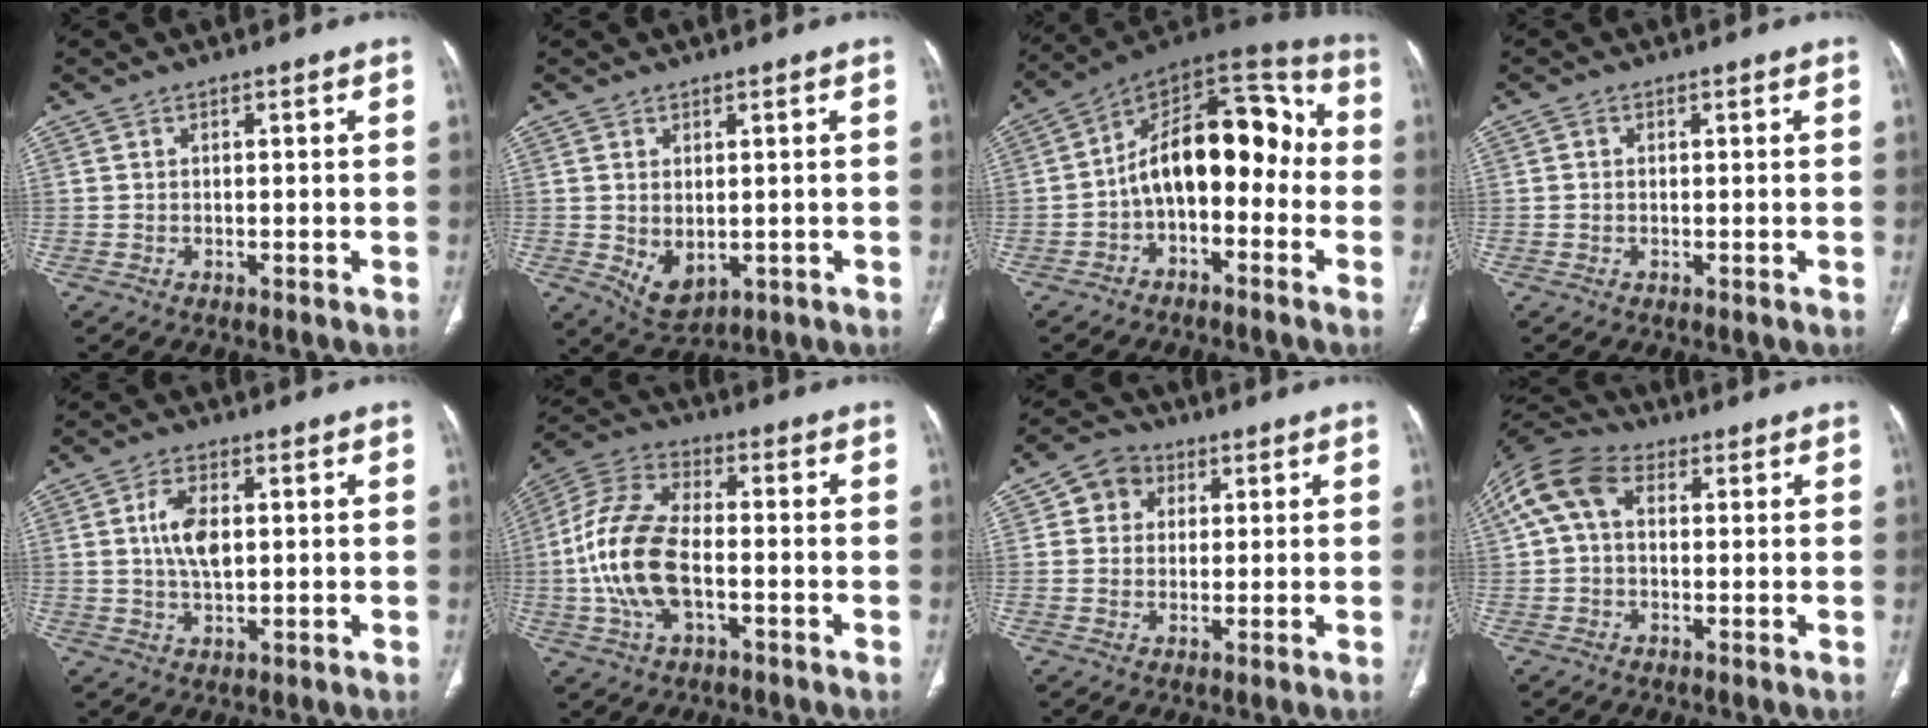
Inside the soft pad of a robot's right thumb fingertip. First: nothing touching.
{"total": 5.6, "force": [-0.6, 3.5, 4.4], "torque": [-0.068, -0.009, 0.011]}
{"total": 17.1, "force": [-2.2, 10.0, 13.7], "torque": [-0.172, 0.075, -0.047]}
{"total": 0.6, "force": [0.0, 0.5, 0.3], "torque": [-0.004, 0.001, -0.001]}
{"total": 6.8, "force": [1.1, 3.5, 5.7], "torque": [-0.108, -0.001, 0.021]}
{"total": 15.5, "force": [-2.4, 8.2, 12.9], "torque": [-0.279, 0.026, -0.048]}
{"total": 6.3, "force": [1.9, 5.5, 2.3], "torque": [-0.014, 0.003, 0.027]}
{"total": 11.1, "force": [2.6, 7.6, 7.7], "torque": [-0.158, 0.039, 0.041]}